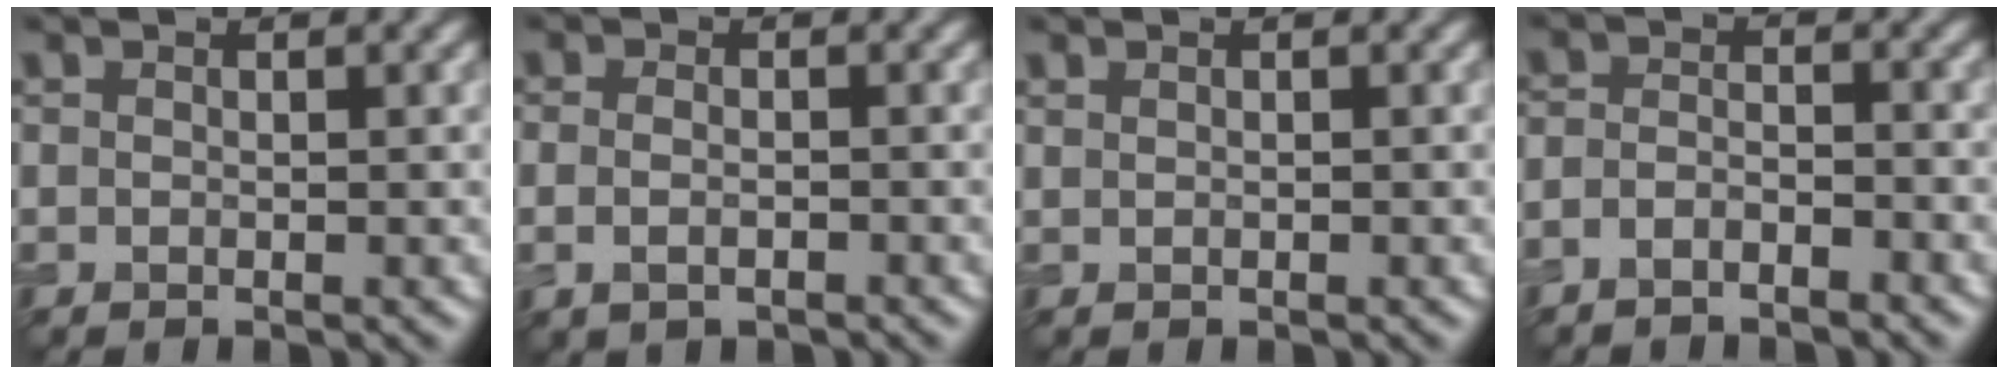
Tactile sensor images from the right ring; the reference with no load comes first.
{"total": 1.8, "force": [-0.6, 0.9, 1.4], "torque": [-0.031, -0.006, -0.012]}
{"total": 0.0}
{"total": 2.2, "force": [-1.8, 0.8, 1.0], "torque": [-0.018, 0.002, -0.039]}